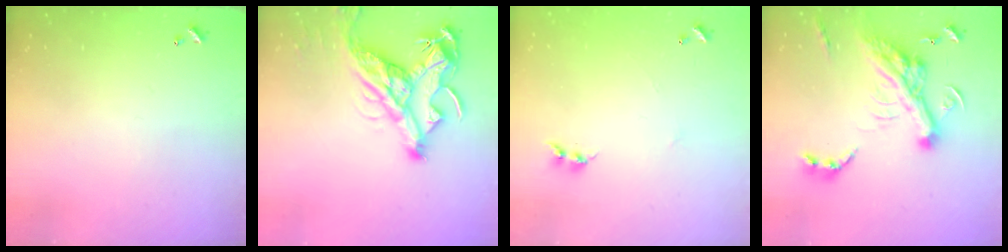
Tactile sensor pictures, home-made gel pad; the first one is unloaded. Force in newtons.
{"total": 14.7, "press": 14.5, "slide": 2.1}
{"total": 6.7, "press": 6.7, "slide": 0.5}
{"total": 15.5, "press": 15.3, "slide": 2.6}